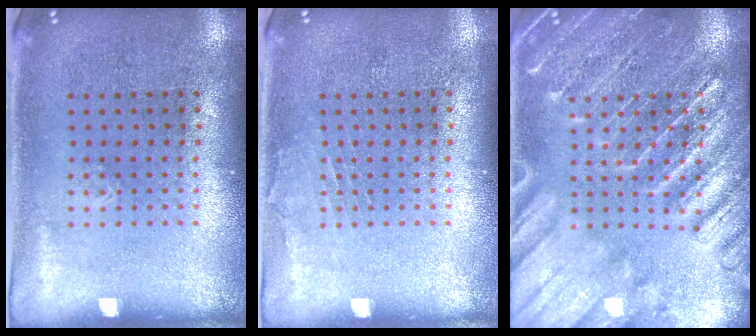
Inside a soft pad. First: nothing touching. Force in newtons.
{"total": 0.7, "press": 0.7, "slide": 0.1}
{"total": 5.2, "press": 5.1, "slide": 0.7}